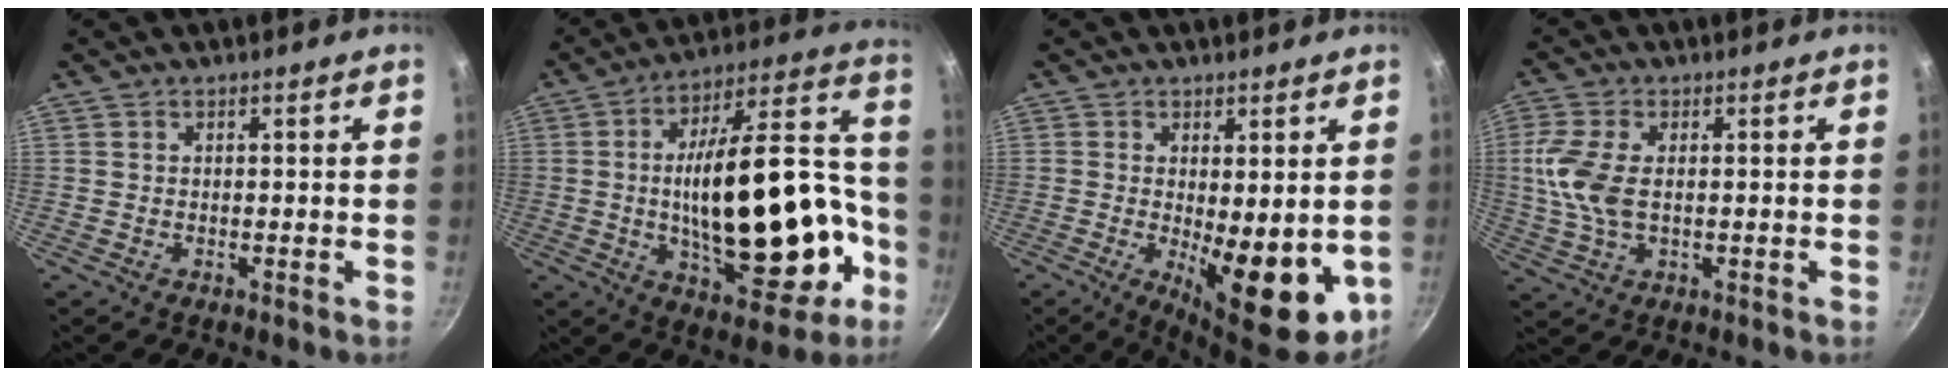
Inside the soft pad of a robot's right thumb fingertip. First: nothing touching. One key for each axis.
{"total": 29.8, "fx": -5.3, "fy": 13.7, "fz": 25.9, "tx": -0.365, "ty": 0.053, "tz": -0.058}
{"total": 13.0, "fx": -2.0, "fy": 4.9, "fz": 11.9, "tx": -0.141, "ty": -0.012, "tz": -0.012}
{"total": 9.0, "fx": 0.6, "fy": 5.0, "fz": 7.5, "tx": -0.161, "ty": 0.003, "tz": 0.009}